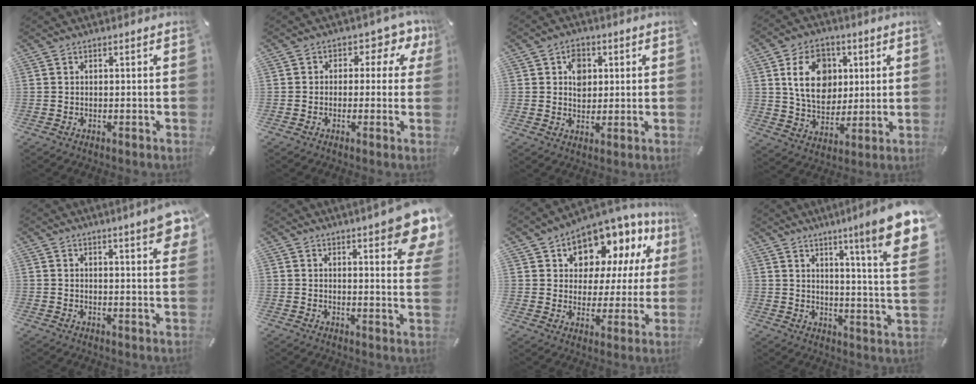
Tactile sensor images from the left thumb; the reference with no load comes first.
{"total": 5.2, "force": [0.3, 3.9, 3.5], "torque": [-0.049, 0.000, 0.000]}
{"total": 5.6, "force": [1.2, 4.6, 2.9], "torque": [-0.028, -0.008, 0.015]}
{"total": 13.4, "force": [3.4, 10.4, 7.8], "torque": [-0.134, 0.005, 0.064]}
{"total": 5.8, "force": [3.8, 0.7, 4.4], "torque": [-0.062, -0.025, 0.060]}
{"total": 10.5, "force": [6.9, 2.4, 7.5], "torque": [-0.102, -0.046, 0.118]}
{"total": 11.0, "force": [8.2, 6.6, 3.0], "torque": [-0.058, -0.080, 0.147]}
{"total": 14.6, "force": [8.8, 0.6, 11.6], "torque": [-0.171, -0.080, 0.127]}